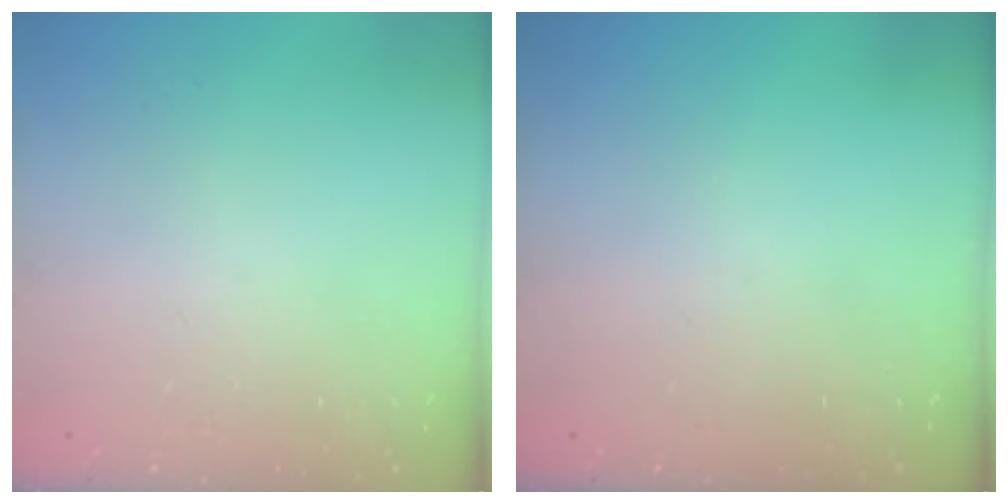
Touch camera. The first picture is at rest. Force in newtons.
{"total": 0.0}